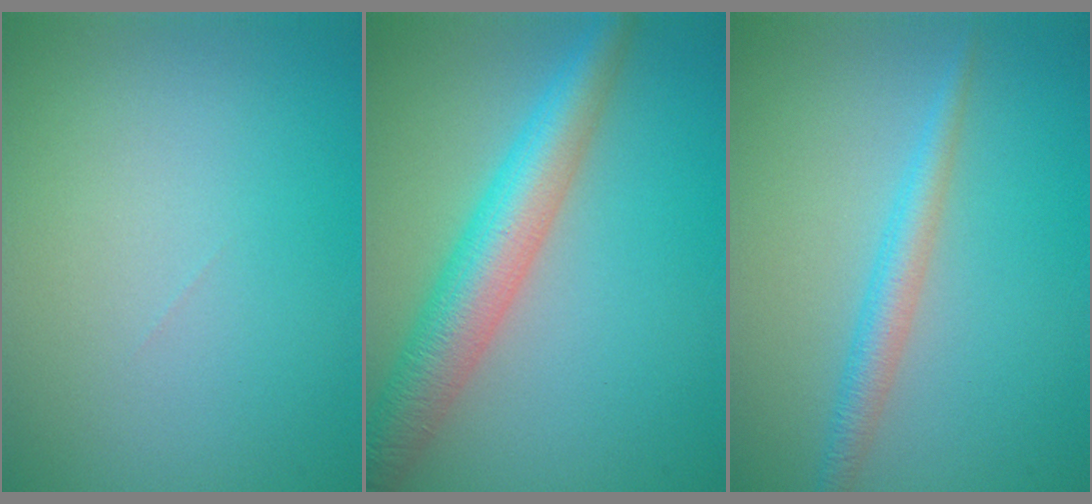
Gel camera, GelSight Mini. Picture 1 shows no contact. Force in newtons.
{"total": 6.5, "press": 6.5, "slide": 0.1}
{"total": 2.4, "press": 2.4, "slide": 0.0}